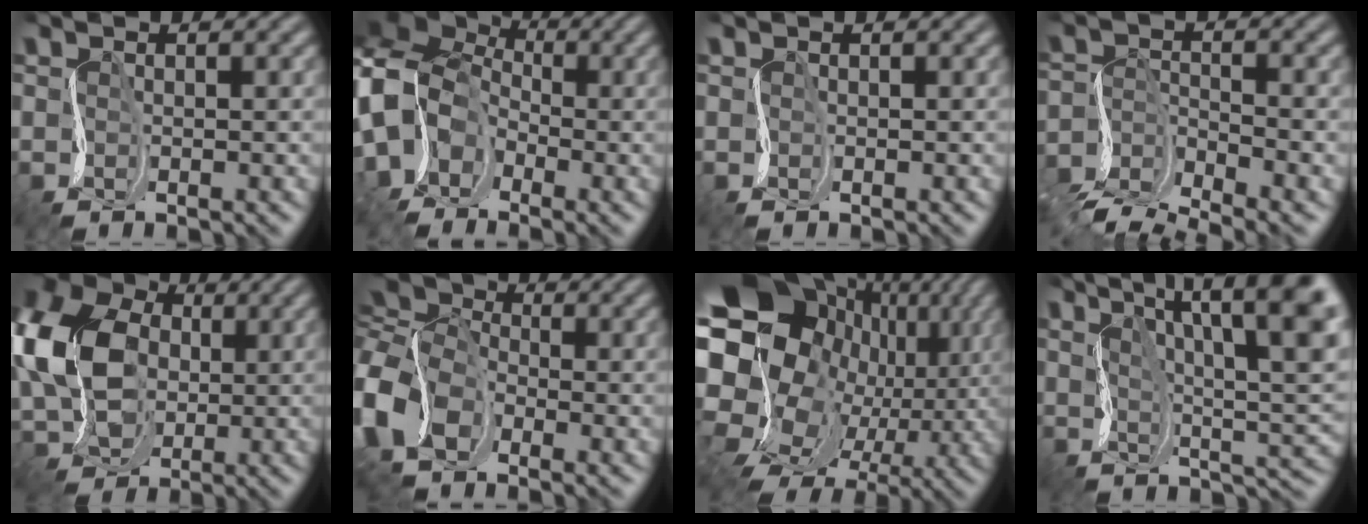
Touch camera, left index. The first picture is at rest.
{"total": 11.2, "force": [-1.3, 9.0, 6.6], "torque": [-0.128, 0.003, -0.042]}
{"total": 0.0}
{"total": 6.7, "force": [-5.5, 2.0, 3.3], "torque": [-0.060, -0.009, -0.106]}
{"total": 12.3, "force": [1.9, 9.4, 7.6], "torque": [-0.183, 0.005, 0.039]}
{"total": 11.6, "force": [-2.3, 8.5, 7.6], "torque": [-0.175, -0.002, -0.039]}
{"total": 21.8, "force": [4.3, 18.6, 10.6], "torque": [-0.227, 0.024, 0.050]}
{"total": 14.2, "force": [6.3, 4.1, 12.0], "torque": [-0.168, 0.015, 0.099]}